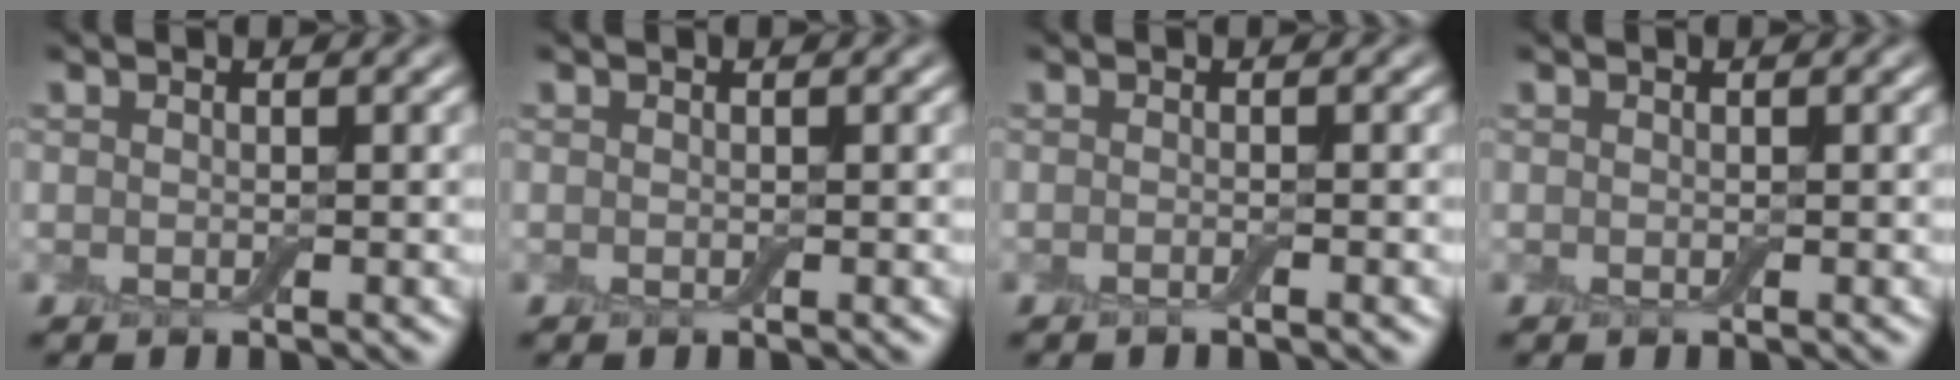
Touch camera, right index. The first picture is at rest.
{"total": 0.0}
{"total": 0.8, "force": [-0.4, 0.1, 0.7], "torque": [-0.009, -0.004, -0.011]}
{"total": 0.0}